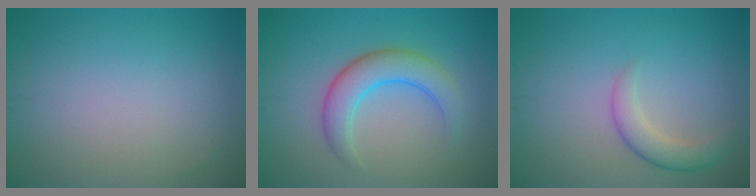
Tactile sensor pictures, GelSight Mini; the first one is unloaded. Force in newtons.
{"total": 4.4, "press": 4.4, "slide": 0.3}
{"total": 2.6, "press": 2.6, "slide": 0.1}